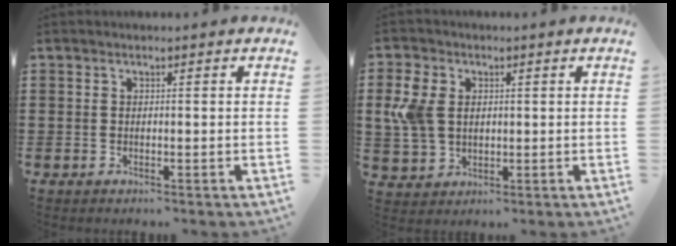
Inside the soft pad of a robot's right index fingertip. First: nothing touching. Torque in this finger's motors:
{"motor_torque": [0.24, -0.03, 0.18, 0.11]}